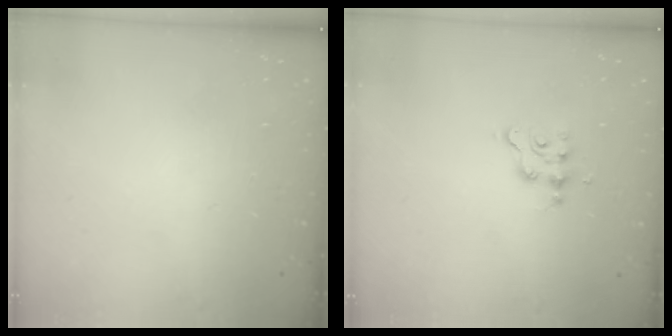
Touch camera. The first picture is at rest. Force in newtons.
{"total": 3.1, "press": 3.1, "slide": 0.3}